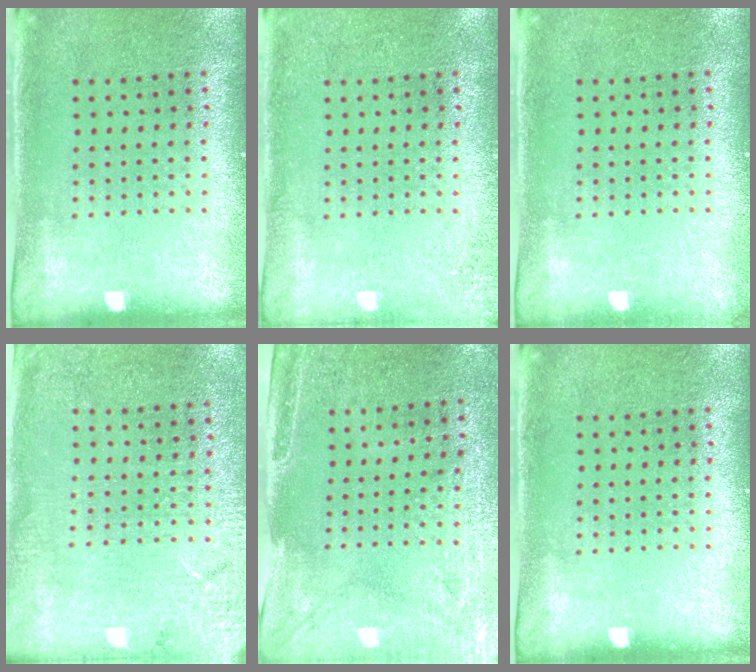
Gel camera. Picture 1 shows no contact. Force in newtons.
{"total": 1.4, "press": 1.4, "slide": 0.2}
{"total": 0.5, "press": 0.5, "slide": 0.1}
{"total": 2.7, "press": 2.6, "slide": 0.4}
{"total": 2.9, "press": 2.4, "slide": 1.5}
{"total": 0.0}